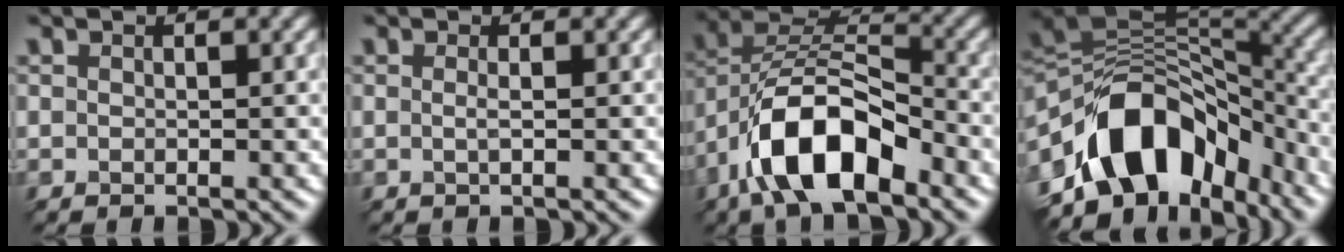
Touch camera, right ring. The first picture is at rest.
{"total": 0.7, "force": [-0.3, -0.7, -0.1], "torque": [-0.022, -0.007, 0.003]}
{"total": 8.9, "force": [-5.8, 3.4, 5.8], "torque": [-0.133, 0.015, -0.086]}
{"total": 10.5, "force": [-5.8, 6.4, 6.0], "torque": [-0.125, 0.021, -0.083]}